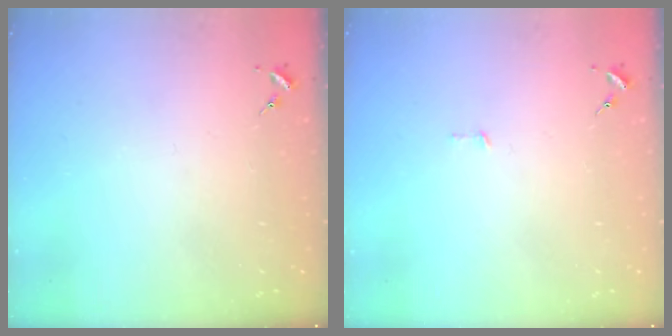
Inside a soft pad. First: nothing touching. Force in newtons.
{"total": 2.9, "press": 2.9, "slide": 0.2}